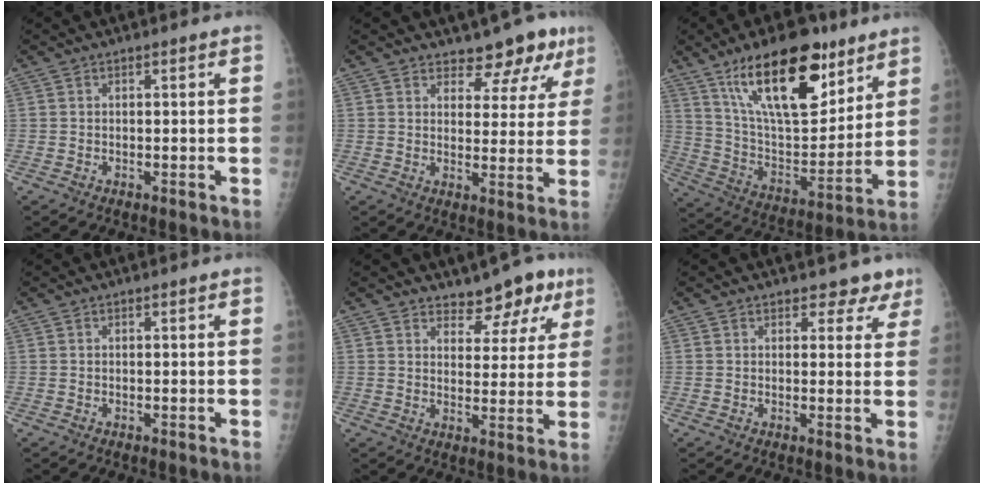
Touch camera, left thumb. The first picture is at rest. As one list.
[{"total": 8.2, "force": [6.5, 4.1, 2.7], "torque": [0.001, -0.041, 0.073]}, {"total": 23.8, "force": [14.3, 10.1, 16.2], "torque": [-0.223, -0.059, 0.251]}, {"total": 0.0}, {"total": 7.6, "force": [5.7, 4.0, 2.9], "torque": [-0.001, -0.037, 0.073]}, {"total": 4.4, "force": [3.6, 2.5, 0.6], "torque": [0.026, -0.020, 0.032]}]